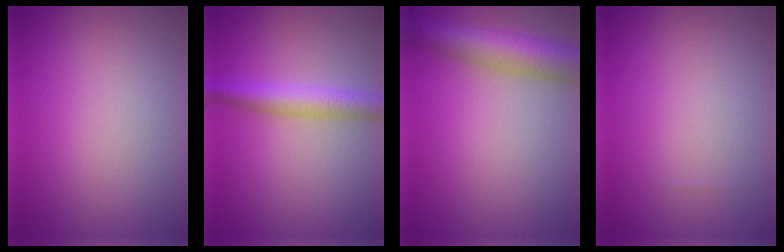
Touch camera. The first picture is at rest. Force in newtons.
{"total": 3.6, "press": 3.6, "slide": 0.2}
{"total": 6.9, "press": 6.9, "slide": 0.3}
{"total": 0.0}